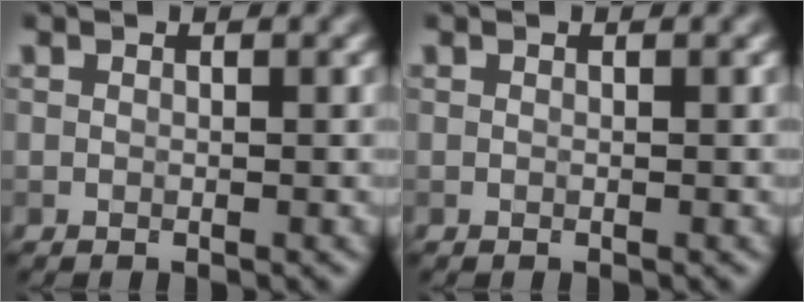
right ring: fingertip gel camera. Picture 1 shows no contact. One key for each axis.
{"total": 0.0}